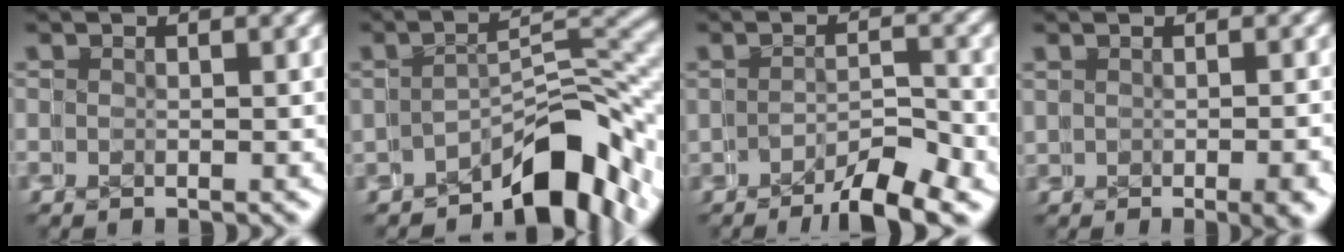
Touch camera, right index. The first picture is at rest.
{"total": 5.1, "force": [-4.1, 0.6, 3.0], "torque": [-0.022, 0.014, -0.068]}
{"total": 3.9, "force": [-3.6, 0.0, 1.5], "torque": [0.013, 0.009, -0.062]}
{"total": 0.9, "force": [-0.5, -0.2, 0.7], "torque": [0.001, 0.000, -0.005]}